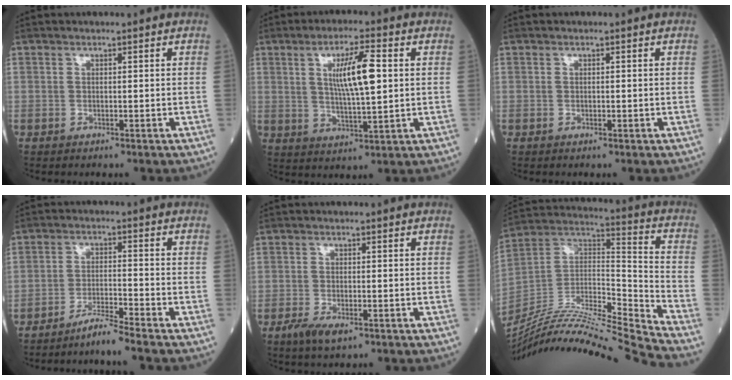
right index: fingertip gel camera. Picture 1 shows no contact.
{"total": 8.9, "force": [1.9, 1.1, 8.6], "torque": [-0.153, 0.002, 0.036]}
{"total": 0.0}
{"total": 4.5, "force": [-4.0, -1.5, 1.5], "torque": [-0.028, -0.022, -0.079]}
{"total": 3.8, "force": [-2.3, 1.3, 2.8], "torque": [-0.055, -0.005, -0.037]}
{"total": 24.6, "force": [-22.9, -2.3, 8.6], "torque": [-0.181, -0.005, -0.390]}